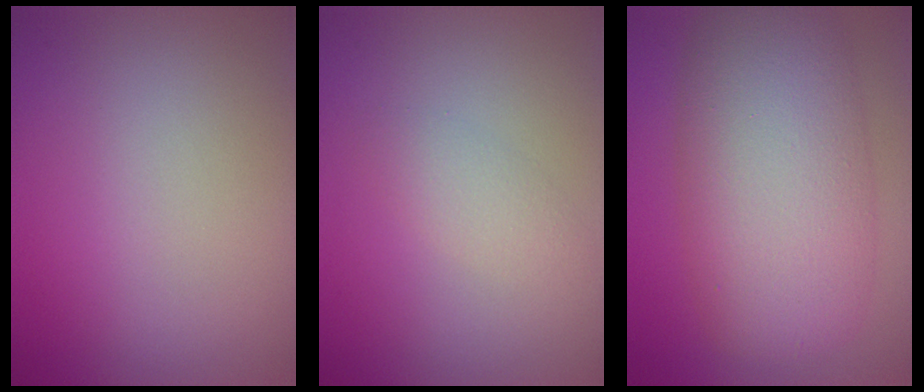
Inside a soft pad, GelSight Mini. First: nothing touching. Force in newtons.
{"total": 1.8, "press": 1.8, "slide": 0.0}
{"total": 10.7, "press": 10.7, "slide": 0.4}